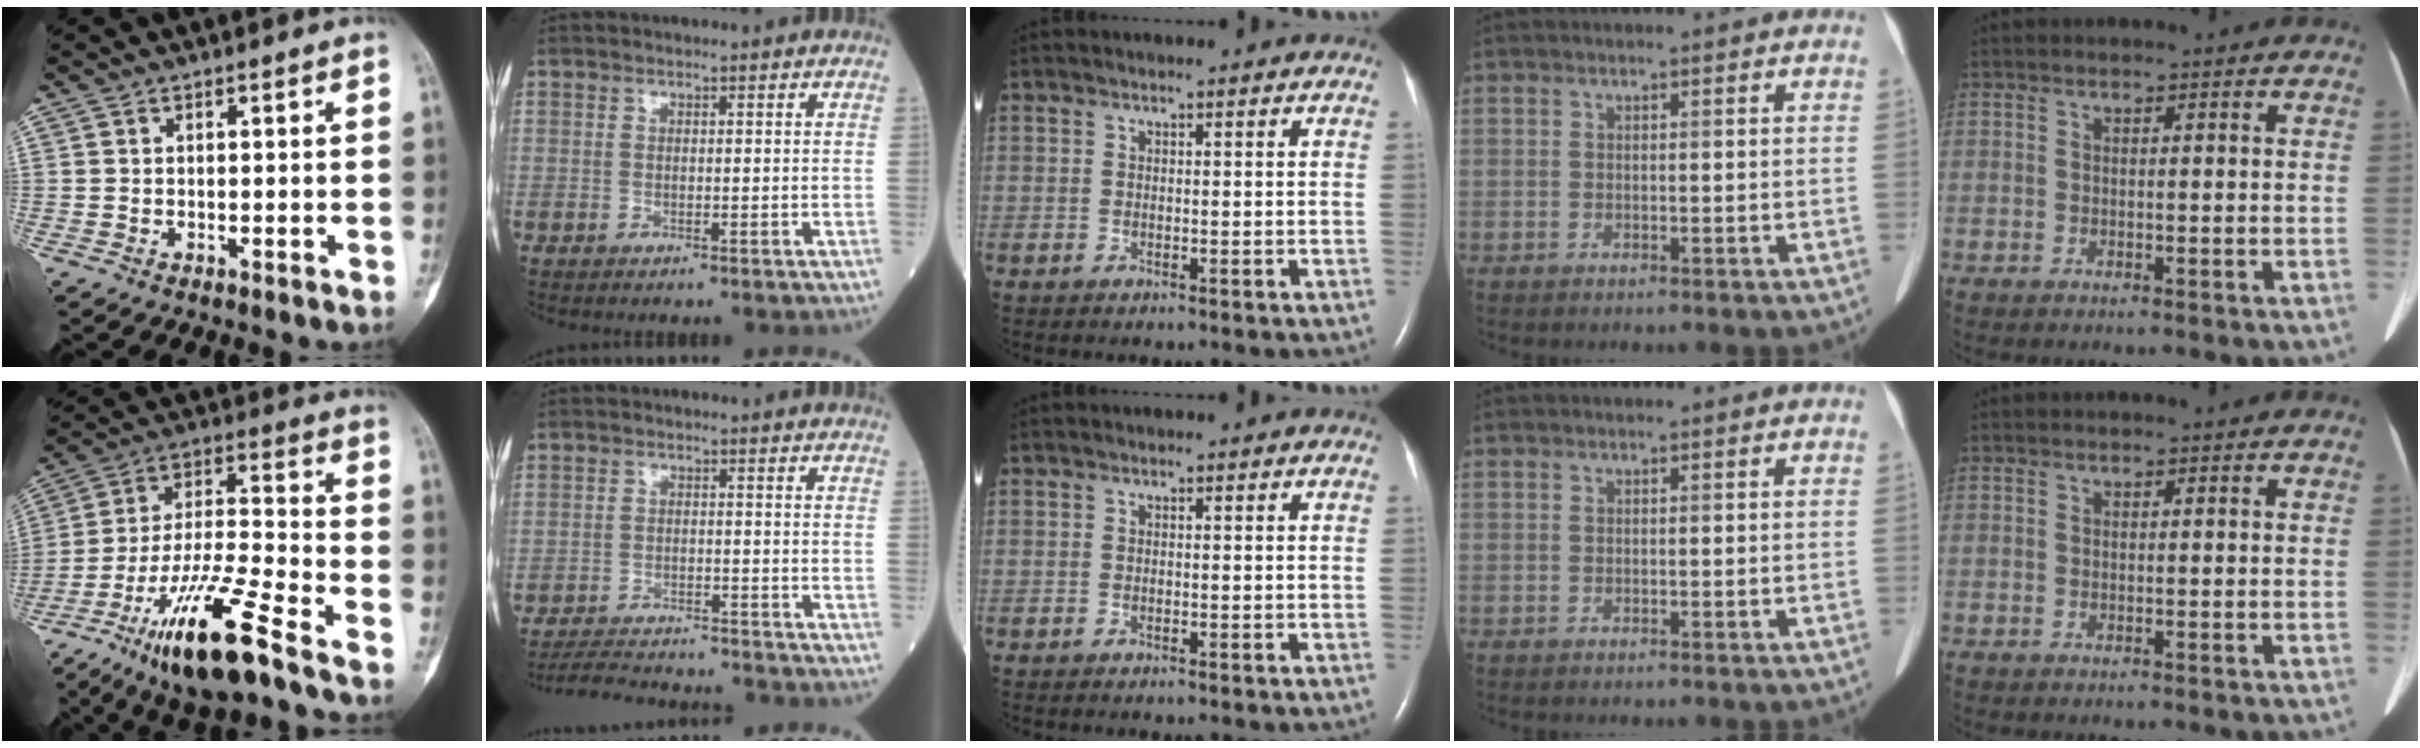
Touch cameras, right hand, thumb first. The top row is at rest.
{"thumb": {"total": 18.4, "force": [-11.7, 3.0, 13.9], "torque": [-0.271, 0.057, -0.210]}, "index": {"total": 10.2, "force": [-9.8, 1.5, 2.1], "torque": [-0.034, 0.002, -0.145]}}